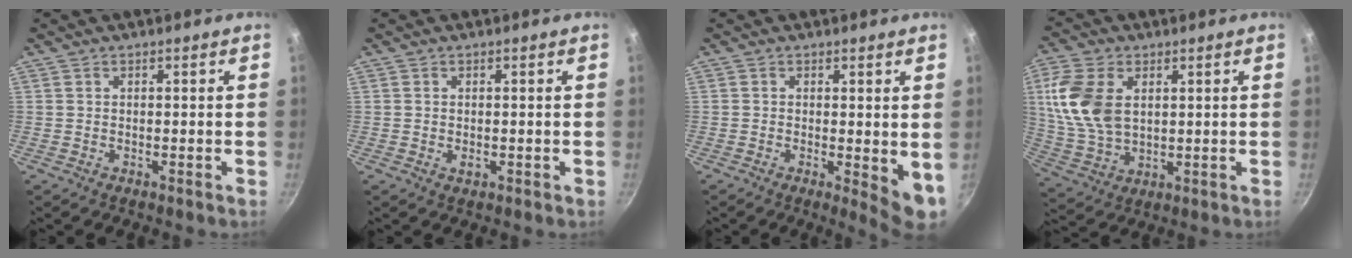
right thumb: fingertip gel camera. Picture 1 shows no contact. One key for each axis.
{"total": 1.4, "fx": -0.2, "fy": 0.9, "fz": 1.0, "tx": -0.015, "ty": -0.001, "tz": -0.002}
{"total": 6.1, "fx": -0.2, "fy": 2.1, "fz": 5.8, "tx": -0.072, "ty": -0.013, "tz": -0.001}
{"total": 12.9, "fx": 3.0, "fy": 8.2, "fz": 9.4, "tx": -0.185, "ty": -0.008, "tz": 0.065}